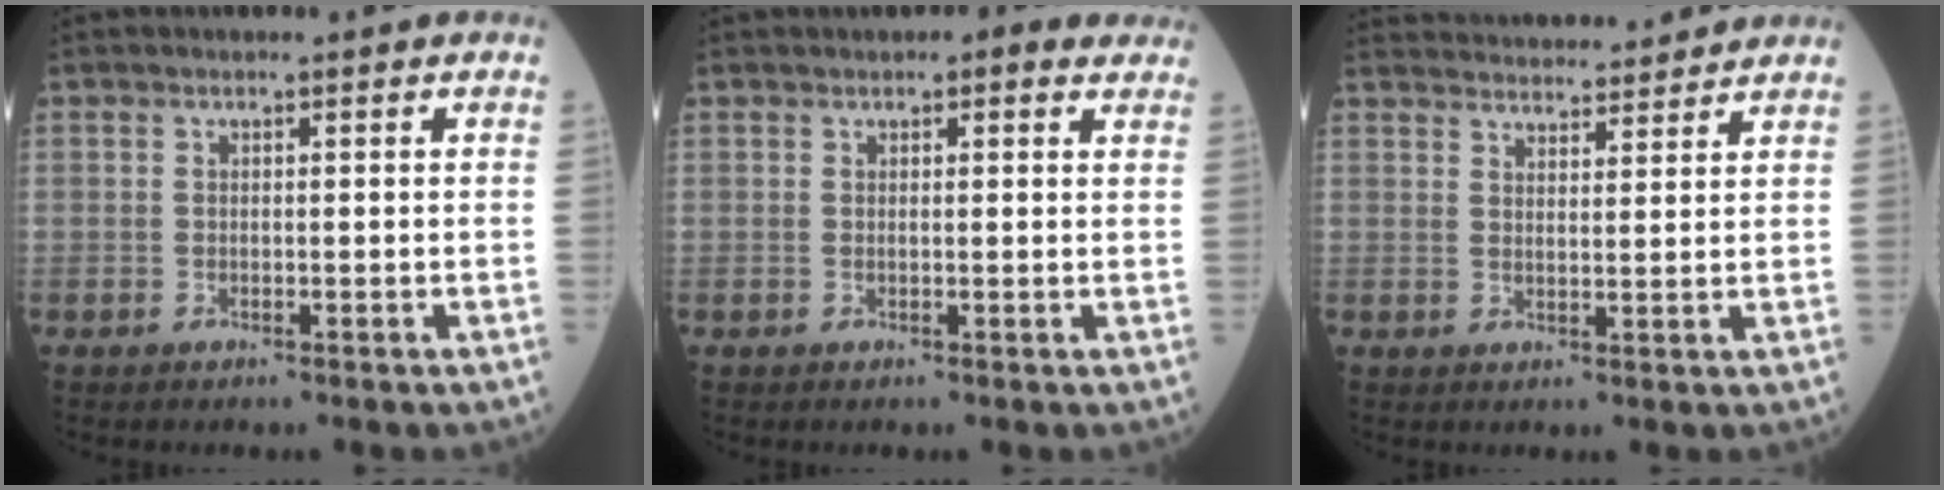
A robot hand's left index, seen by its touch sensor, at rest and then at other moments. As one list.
[{"total": 3.5, "force": [2.7, 1.2, 2.0], "torque": [-0.022, 0.018, 0.030]}, {"total": 15.6, "force": [15.1, 2.1, 3.5], "torque": [-0.052, 0.033, 0.215]}]